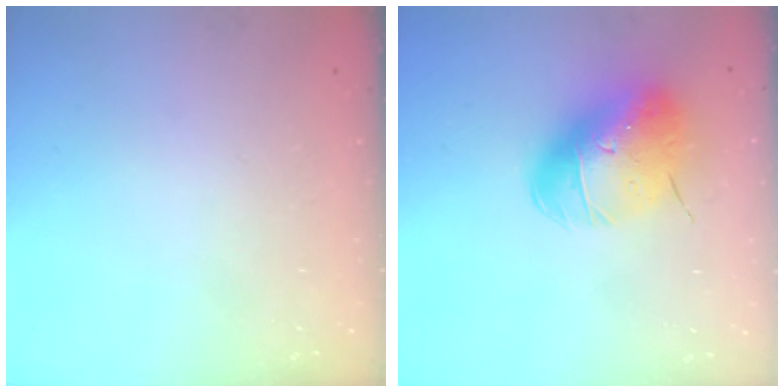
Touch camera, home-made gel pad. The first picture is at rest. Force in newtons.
{"total": 15.3, "press": 15.1, "slide": 2.5}